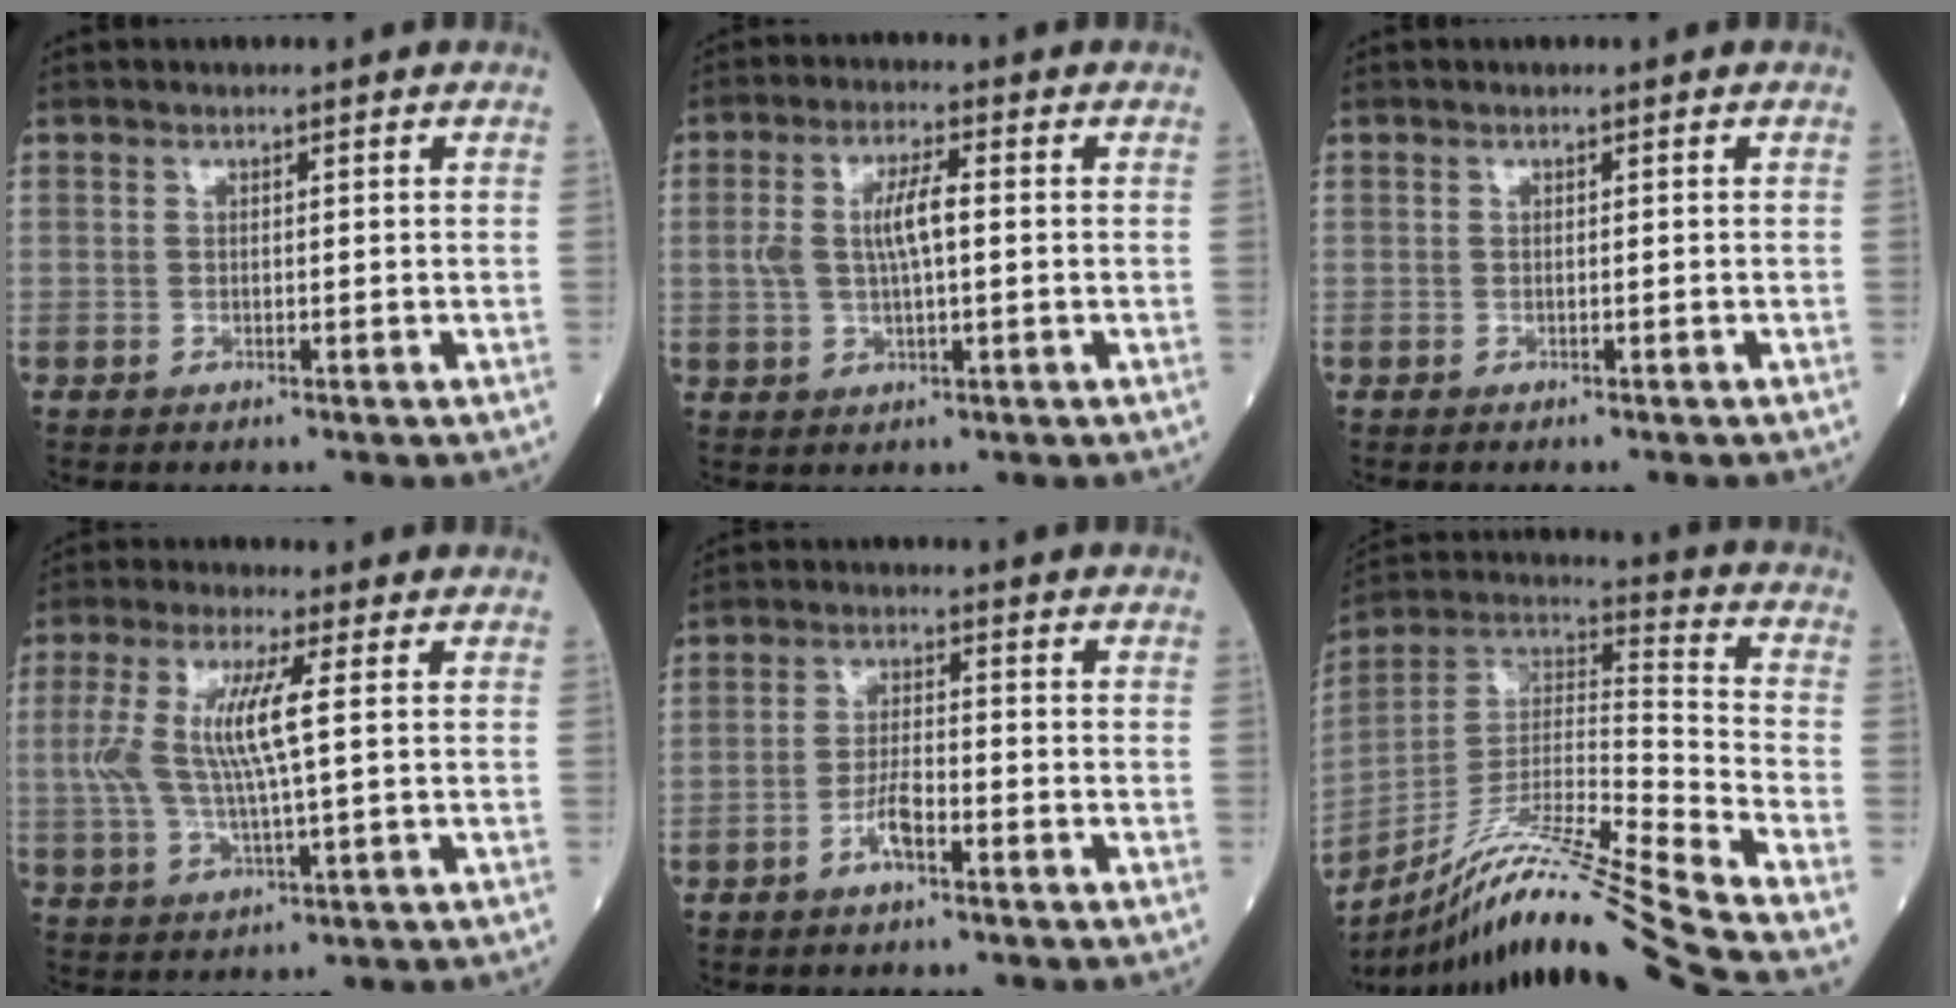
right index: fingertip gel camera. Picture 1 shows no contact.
{"total": 6.0, "force": [0.4, 1.6, 5.8], "torque": [-0.123, 0.013, 0.010]}
{"total": 0.7, "force": [-0.7, -0.1, 0.2], "torque": [0.001, 0.002, -0.012]}
{"total": 9.1, "force": [1.3, 1.1, 9.0], "torque": [-0.203, 0.007, 0.027]}
{"total": 3.7, "force": [-2.2, 0.7, 3.0], "torque": [-0.056, 0.005, -0.043]}
{"total": 22.4, "force": [-18.2, -2.4, 12.8], "torque": [-0.236, -0.013, -0.327]}